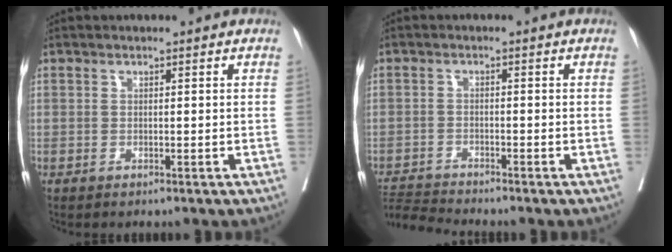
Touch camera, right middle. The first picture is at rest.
{"total": 4.4, "force": [-4.1, -1.6, -0.3], "torque": [-0.004, -0.011, -0.079]}